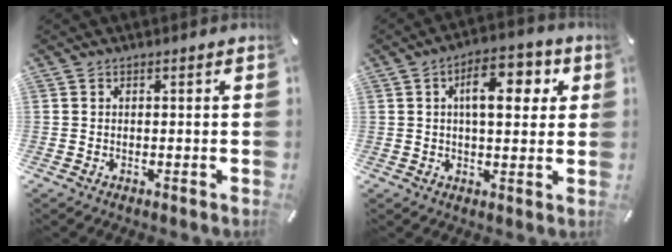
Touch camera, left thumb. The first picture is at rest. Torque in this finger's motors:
{"motor_torque": [1.82, 2.00, 0.99, -1.06, 0.41]}